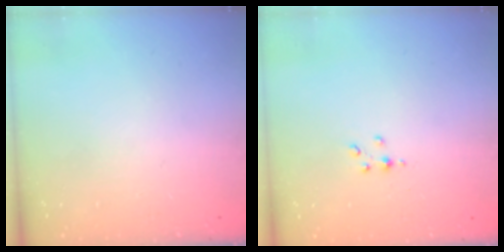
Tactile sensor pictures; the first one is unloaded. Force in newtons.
{"total": 3.4, "press": 3.4, "slide": 0.5}